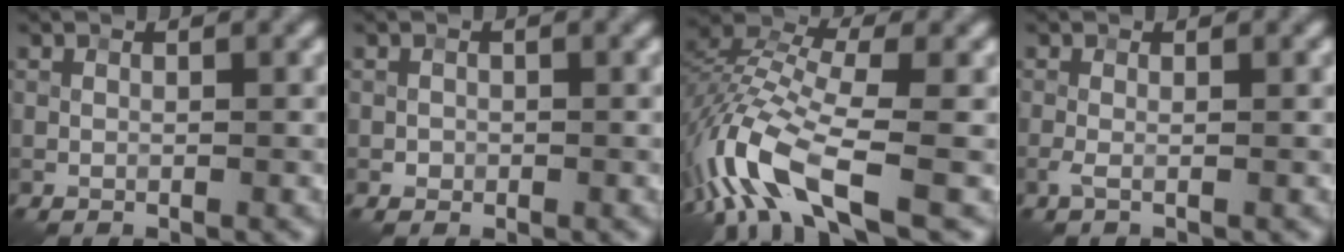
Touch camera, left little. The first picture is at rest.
{"total": 0.6, "force": [-0.2, 0.6, 0.0], "torque": [0.004, -0.002, -0.005]}
{"total": 10.5, "force": [-5.1, 3.8, 8.3], "torque": [-0.182, 0.004, -0.108]}
{"total": 1.1, "force": [-0.3, 0.1, 1.0], "torque": [-0.023, -0.001, -0.006]}